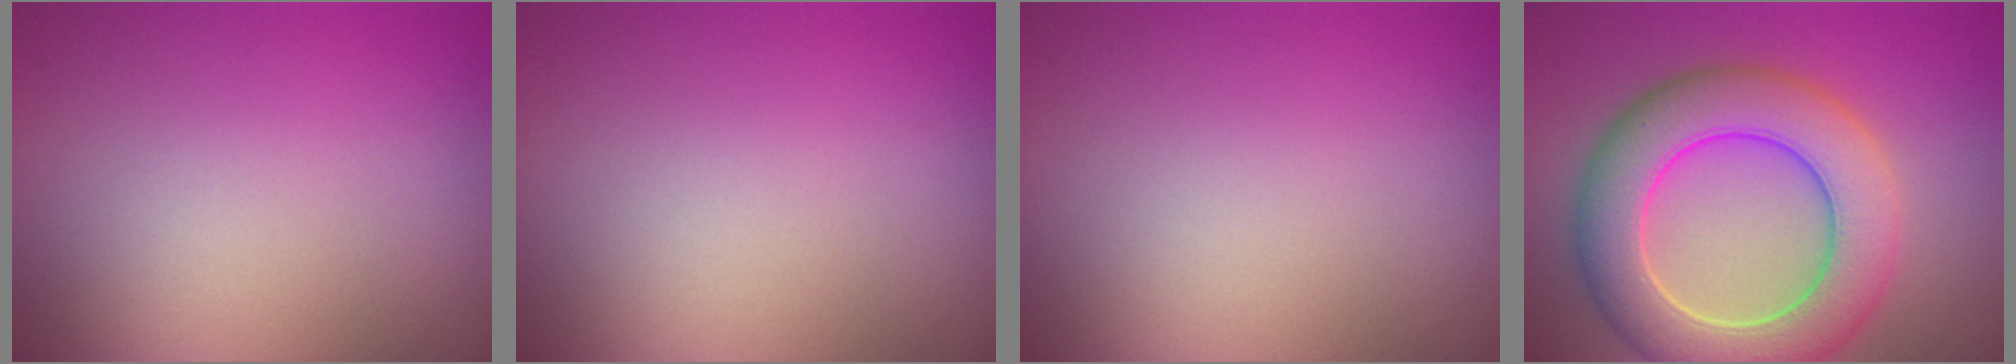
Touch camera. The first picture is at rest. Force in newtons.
{"total": 0.0}
{"total": 0.0}
{"total": 8.6, "press": 8.6, "slide": 0.6}